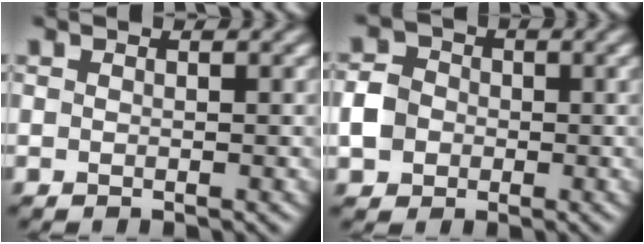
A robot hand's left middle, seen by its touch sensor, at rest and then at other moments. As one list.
[{"total": 3.3, "force": [-1.5, 2.8, 1.1], "torque": [-0.016, 0.008, -0.033]}]